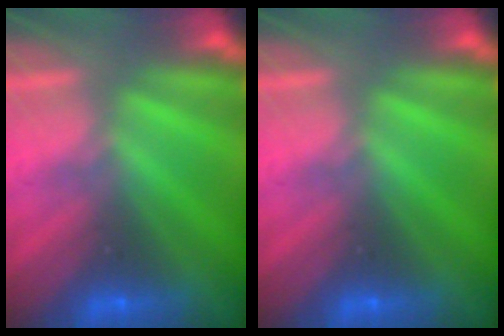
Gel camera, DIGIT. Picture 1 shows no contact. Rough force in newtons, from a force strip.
{"total": 0.0}